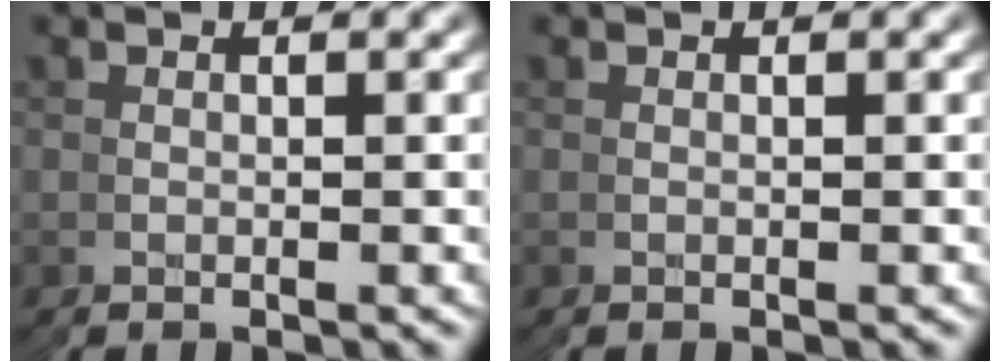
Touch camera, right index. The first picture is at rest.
{"total": 0.0}